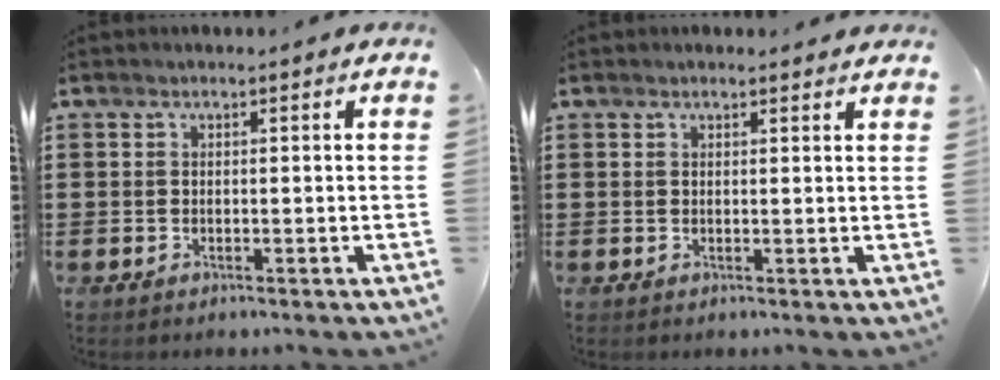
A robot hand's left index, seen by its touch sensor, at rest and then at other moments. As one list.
[{"total": 1.1, "force": [1.0, 0.1, 0.3], "torque": [-0.008, 0.001, 0.020]}]